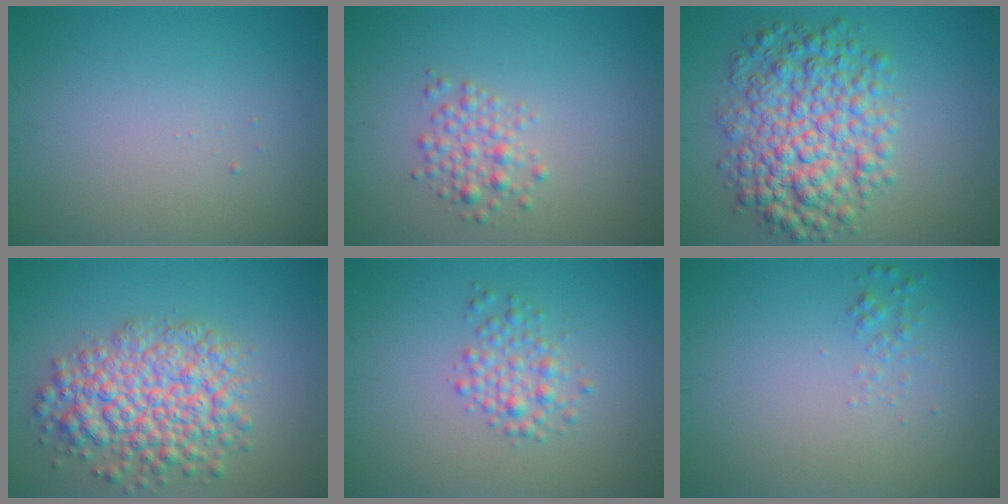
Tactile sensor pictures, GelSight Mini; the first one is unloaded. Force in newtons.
{"total": 2.1, "press": 2.1, "slide": 0.2}
{"total": 7.6, "press": 7.6, "slide": 0.1}
{"total": 7.1, "press": 7.1, "slide": 0.3}
{"total": 2.4, "press": 2.4, "slide": 0.0}
{"total": 1.0, "press": 1.0, "slide": 0.0}